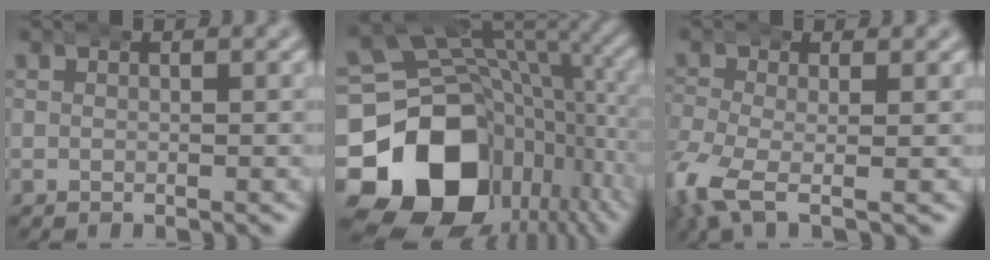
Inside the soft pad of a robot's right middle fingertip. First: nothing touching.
{"total": 23.3, "force": [-5.5, 17.7, 14.2], "torque": [-0.249, -0.067, -0.072]}
{"total": 4.6, "force": [-1.9, 2.4, 3.4], "torque": [-0.107, -0.033, -0.019]}